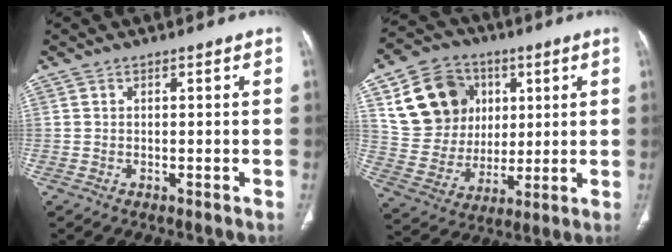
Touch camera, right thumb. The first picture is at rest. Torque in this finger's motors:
{"motor_torque": [1.03, 1.34, 0.29, -0.16, 0.07]}